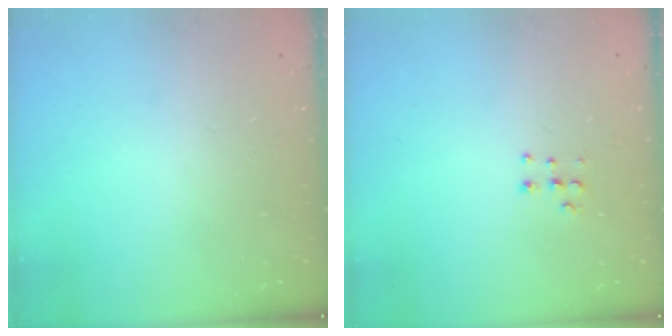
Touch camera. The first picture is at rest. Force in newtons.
{"total": 5.2, "press": 5.2, "slide": 0.2}